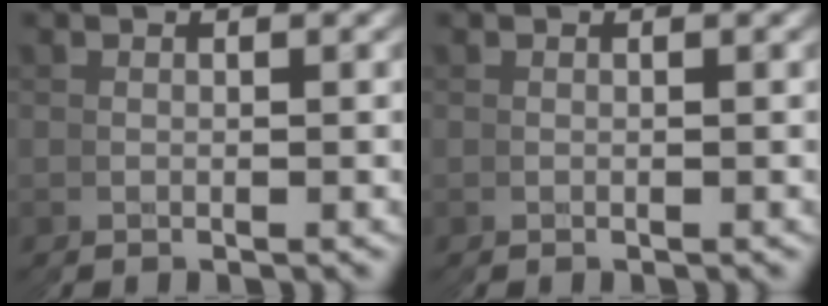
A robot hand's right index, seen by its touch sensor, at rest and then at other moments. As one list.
[{"total": 0.0}]